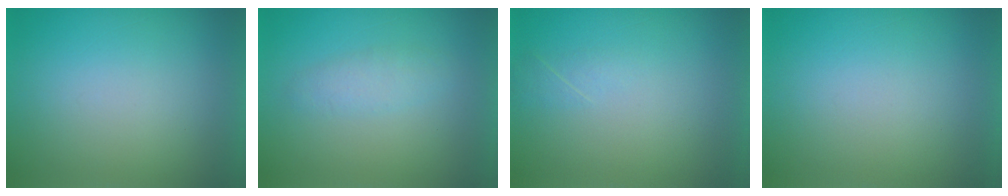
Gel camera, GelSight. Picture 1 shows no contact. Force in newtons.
{"total": 2.3}
{"total": 1.6}
{"total": 0.0}